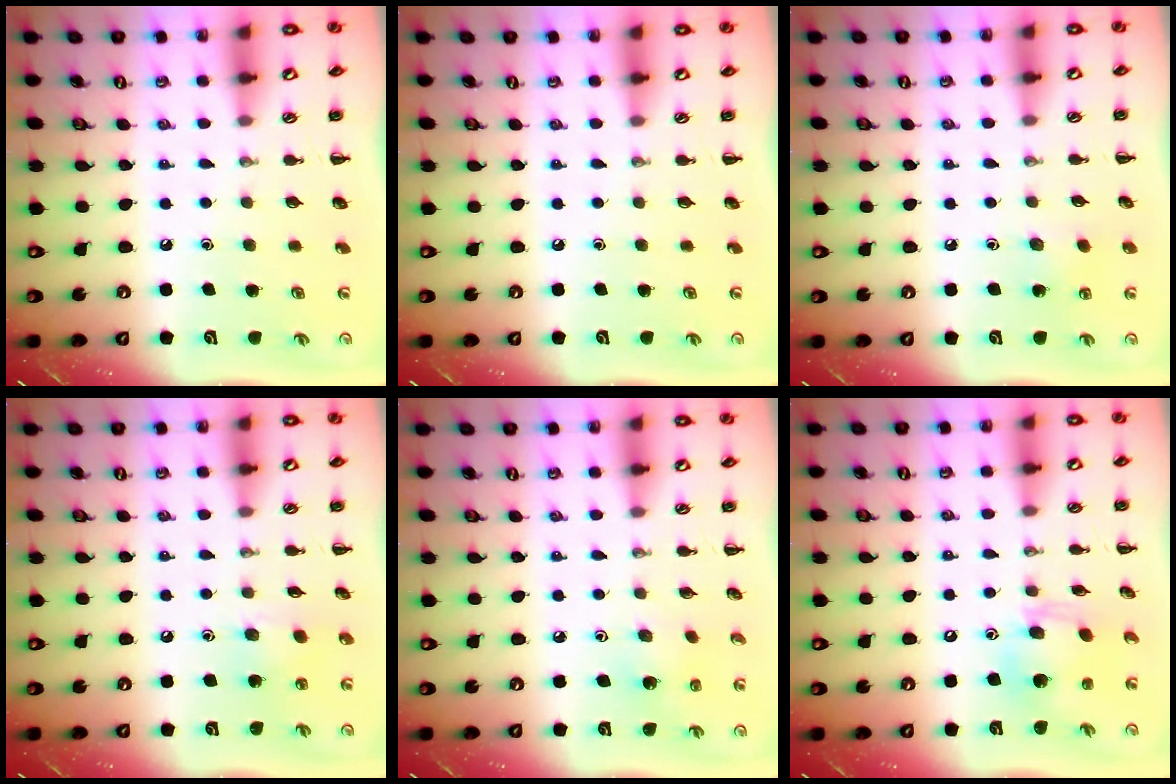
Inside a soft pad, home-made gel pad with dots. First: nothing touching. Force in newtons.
{"total": 0.0}
{"total": 7.2, "press": 6.9, "slide": 2.1}
{"total": 6.2, "press": 6.1, "slide": 1.1}
{"total": 1.9, "press": 1.9, "slide": 0.6}
{"total": 12.3, "press": 11.9, "slide": 3.1}